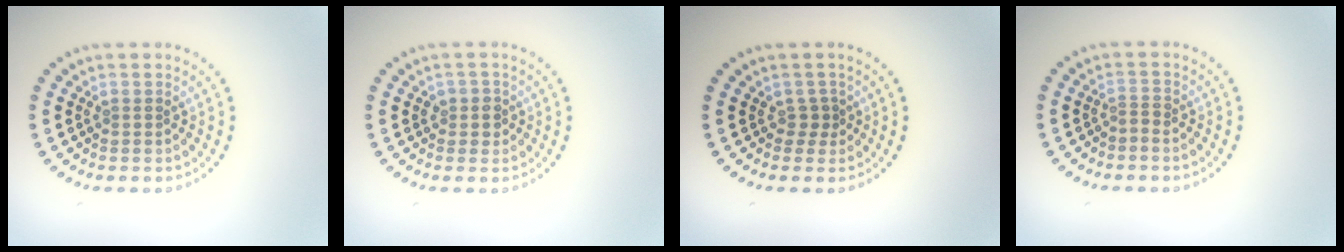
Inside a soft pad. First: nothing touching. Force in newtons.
{"total": 1.5, "press": 1.3, "slide": 0.6}
{"total": 1.1, "press": 0.8, "slide": 0.8}
{"total": 0.8, "press": 0.2, "slide": 0.7}